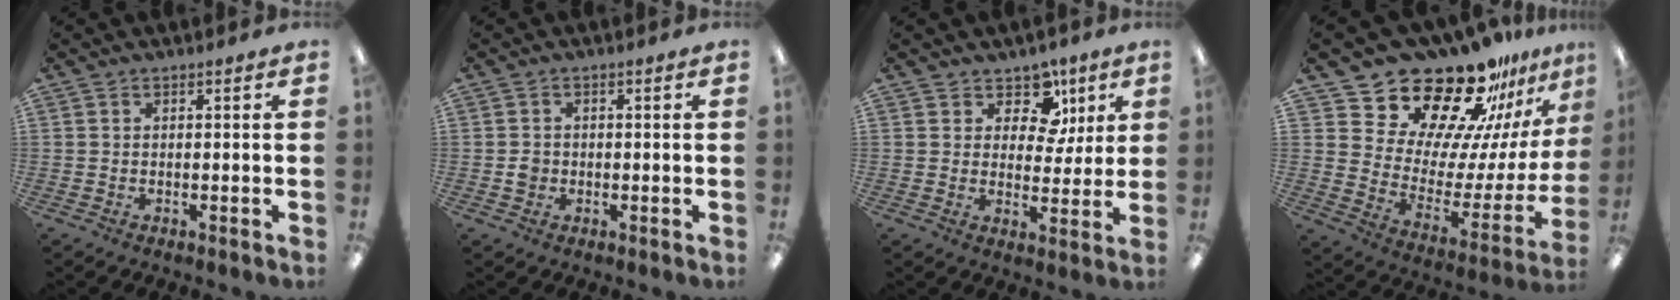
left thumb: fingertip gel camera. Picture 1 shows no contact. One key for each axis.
{"total": 2.4, "fx": -0.3, "fy": 2.2, "fz": 0.9, "tx": -0.008, "ty": 0.000, "tz": -0.010}
{"total": 10.4, "fx": 5.6, "fy": 7.2, "fz": 4.9, "tx": -0.075, "ty": -0.024, "tz": 0.104}
{"total": 25.4, "fx": 20.5, "fy": 10.9, "fz": 10.2, "tx": -0.151, "ty": -0.159, "tz": 0.365}